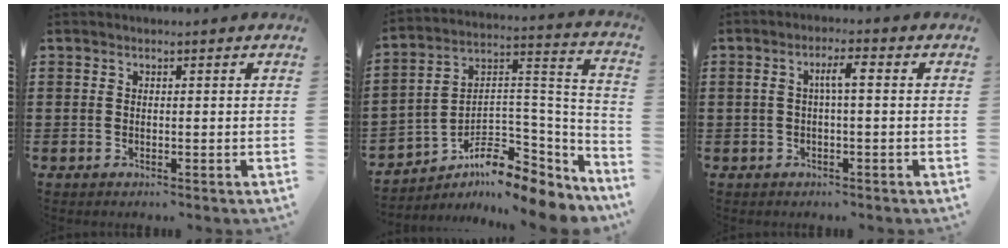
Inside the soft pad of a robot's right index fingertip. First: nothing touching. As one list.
[{"total": 8.0, "force": [-5.7, 3.8, 4.2], "torque": [-0.078, -0.006, -0.107]}, {"total": 3.3, "force": [0.1, 0.6, 3.3], "torque": [-0.063, 0.010, -0.004]}]